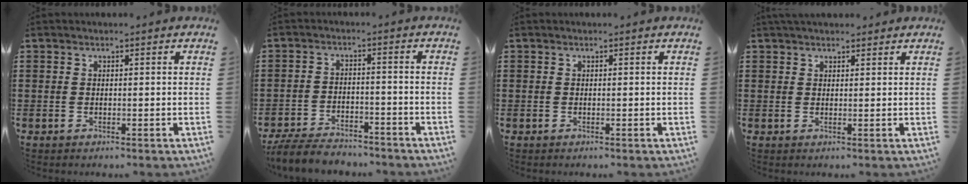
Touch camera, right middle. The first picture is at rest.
{"total": 5.6, "force": [-5.3, 1.1, 1.2], "torque": [-0.030, 0.007, -0.107]}
{"total": 0.0}
{"total": 1.7, "force": [1.7, 0.2, 0.3], "torque": [-0.009, 0.004, 0.032]}